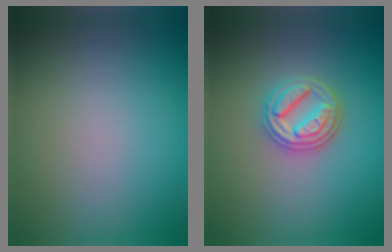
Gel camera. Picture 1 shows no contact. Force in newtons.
{"total": 3.6, "press": 3.1, "slide": 1.8}